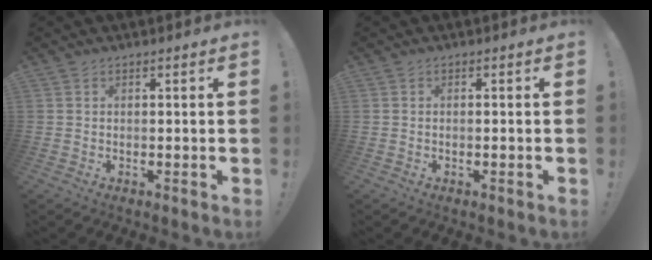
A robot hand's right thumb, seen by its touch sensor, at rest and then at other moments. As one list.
[{"total": 0.7, "force": [-0.6, 0.0, 0.4], "torque": [-0.010, 0.002, -0.011]}]